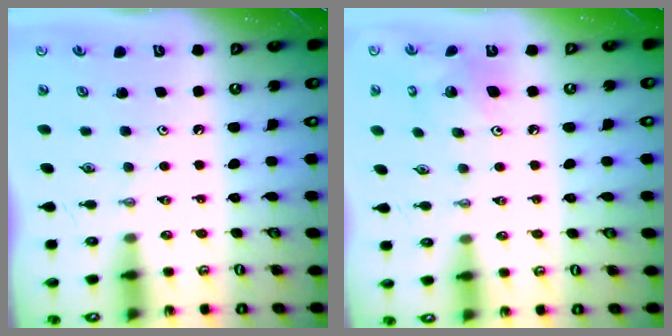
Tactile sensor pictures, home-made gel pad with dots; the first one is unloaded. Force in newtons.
{"total": 7.1, "press": 7.1, "slide": 0.5}